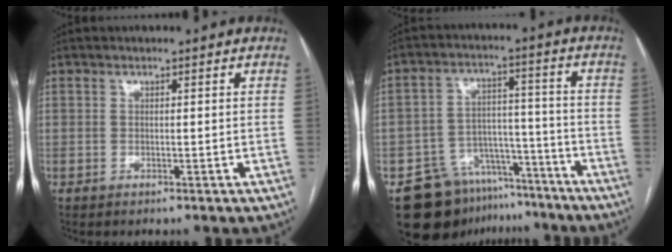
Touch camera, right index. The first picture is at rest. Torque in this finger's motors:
{"motor_torque": [0.38, -0.80, -0.11, -0.21]}